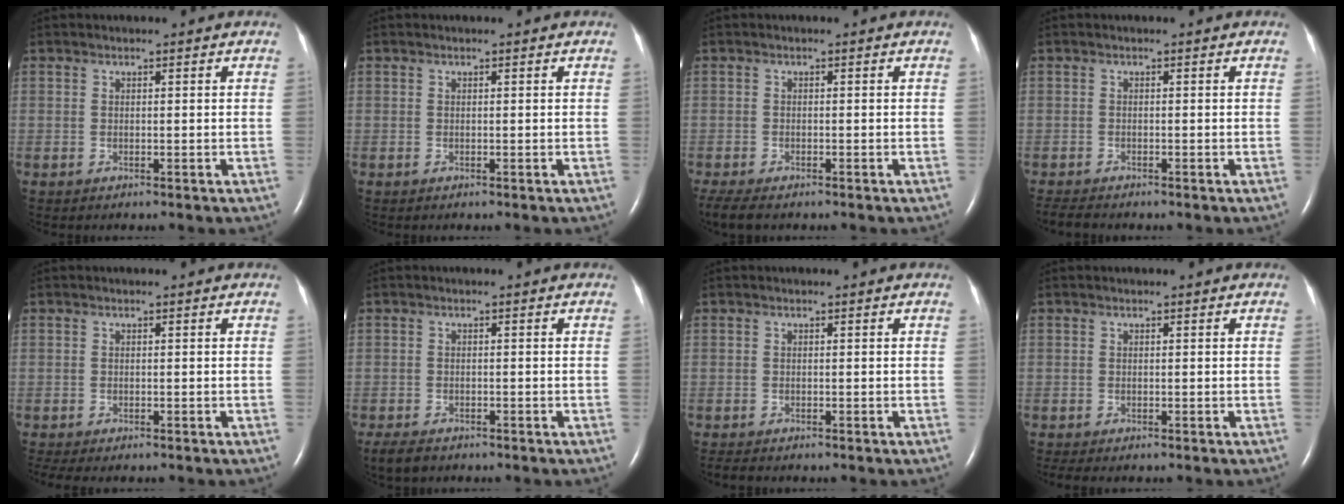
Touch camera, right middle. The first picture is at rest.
{"total": 0.0}
{"total": 5.3, "force": [-4.1, 1.7, 2.9], "torque": [-0.058, -0.017, -0.066]}
{"total": 2.5, "force": [-2.3, 0.2, 0.9], "torque": [-0.022, -0.011, -0.038]}
{"total": 3.7, "force": [-3.0, 1.1, 1.9], "torque": [-0.032, -0.010, -0.042]}
{"total": 3.5, "force": [-2.8, 1.4, 1.6], "torque": [-0.033, -0.008, -0.043]}
{"total": 1.2, "force": [-1.1, 0.2, 0.5], "torque": [-0.016, -0.005, -0.016]}
{"total": 1.7, "force": [-1.4, 0.4, 0.9], "torque": [-0.017, -0.007, -0.019]}